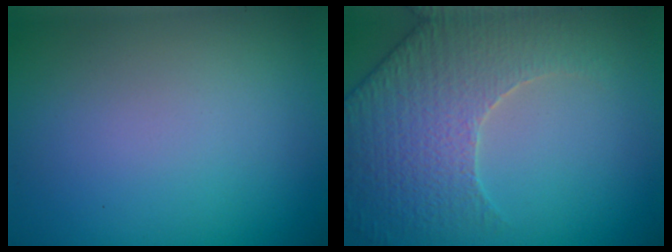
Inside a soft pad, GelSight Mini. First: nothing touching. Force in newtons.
{"total": 5.3, "press": 5.0, "slide": 1.7}